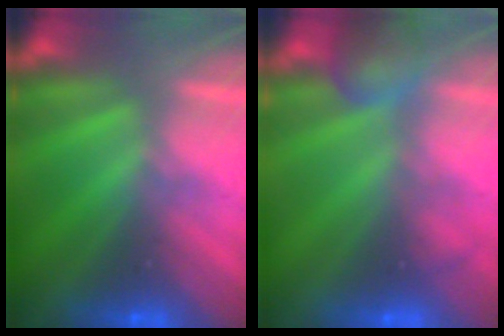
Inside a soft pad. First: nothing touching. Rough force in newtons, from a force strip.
{"total": 2.5}